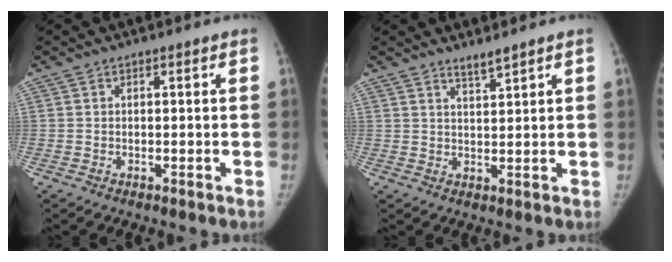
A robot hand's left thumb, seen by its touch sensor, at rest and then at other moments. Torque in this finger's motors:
{"motor_torque": [0.76, -0.04, 0.99, -0.66, 0.05]}